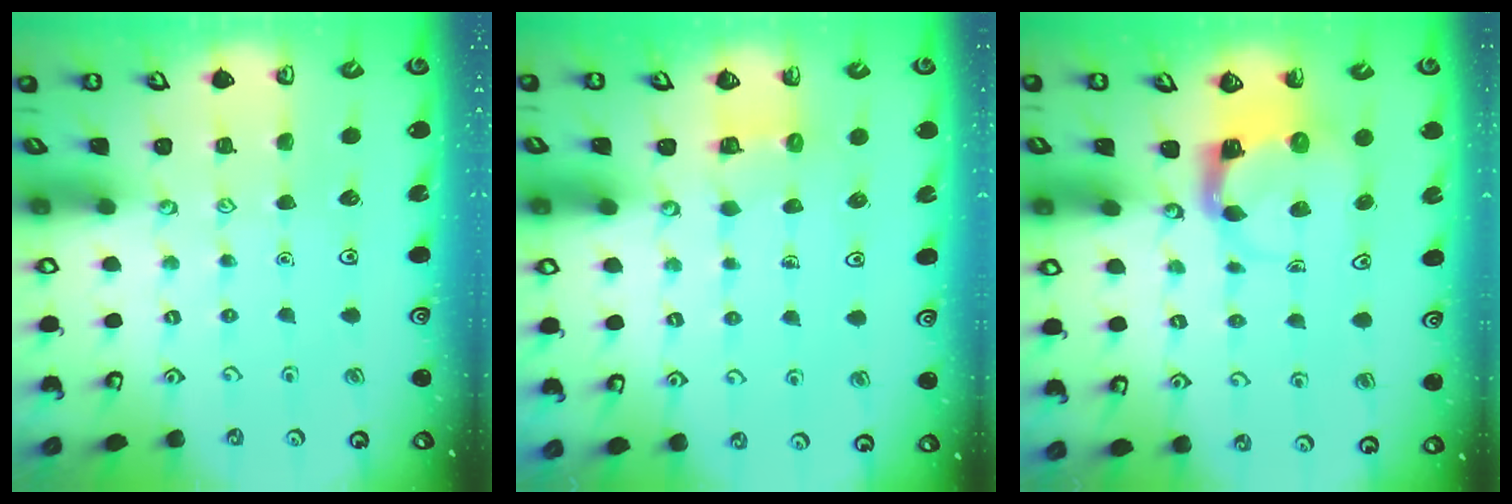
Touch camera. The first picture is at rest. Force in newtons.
{"total": 3.4, "press": 3.4, "slide": 0.2}
{"total": 3.9, "press": 3.8, "slide": 0.6}